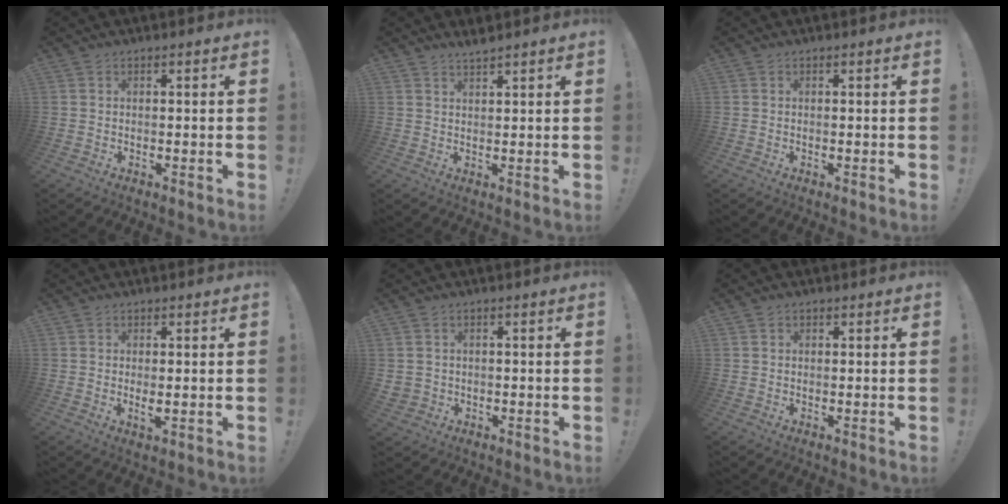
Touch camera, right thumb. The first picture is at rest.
{"total": 2.5, "force": [2.3, -0.3, 0.8], "torque": [-0.012, -0.013, 0.040]}
{"total": 0.0}
{"total": 2.6, "force": [0.5, 0.8, 2.4], "torque": [-0.031, -0.006, 0.008]}
{"total": 2.1, "force": [0.3, 2.0, 0.7], "torque": [-0.015, 0.001, 0.008]}
{"total": 0.6, "force": [0.3, 0.5, 0.0], "torque": [0.004, -0.001, 0.006]}